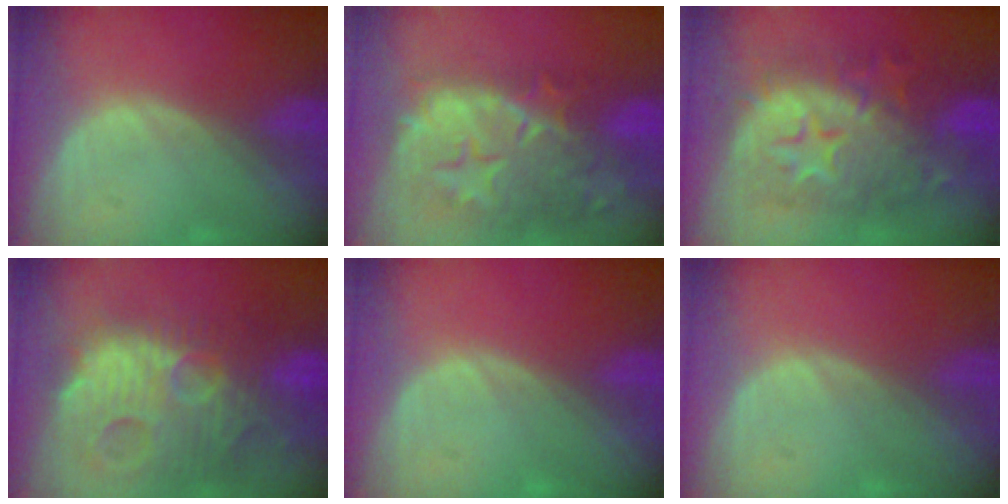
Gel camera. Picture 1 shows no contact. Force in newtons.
{"total": 14.3, "press": 12.0, "slide": 7.9}
{"total": 12.6, "press": 12.6, "slide": 1.1}
{"total": 14.8, "press": 12.8, "slide": 7.5}
{"total": 0.0}
{"total": 0.0}